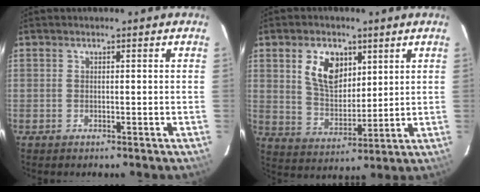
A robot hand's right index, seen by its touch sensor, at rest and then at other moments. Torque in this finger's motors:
{"motor_torque": [0.40, 0.21, 0.23, 0.08]}